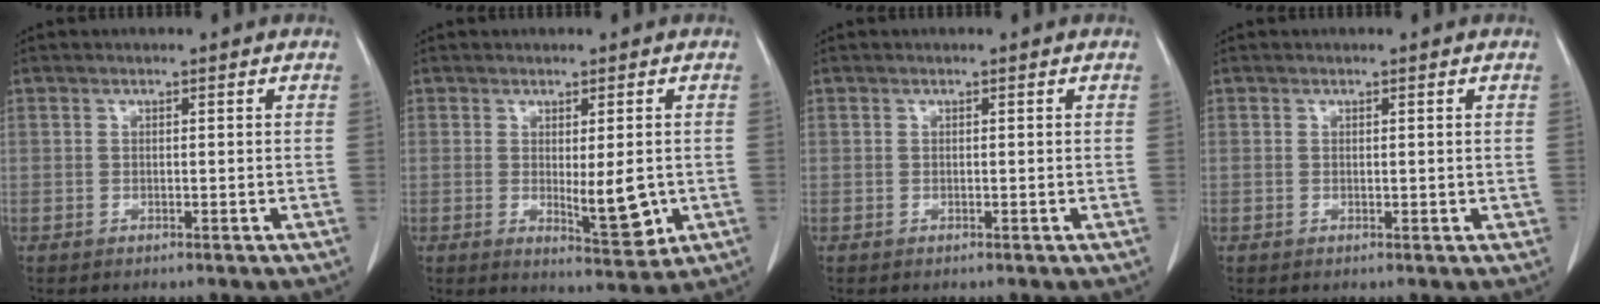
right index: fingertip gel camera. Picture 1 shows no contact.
{"total": 6.3, "force": [-0.6, 1.7, 6.0], "torque": [-0.080, -0.014, -0.002]}
{"total": 0.0}
{"total": 0.6, "force": [0.2, 0.4, 0.5], "torque": [-0.005, 0.002, 0.006]}